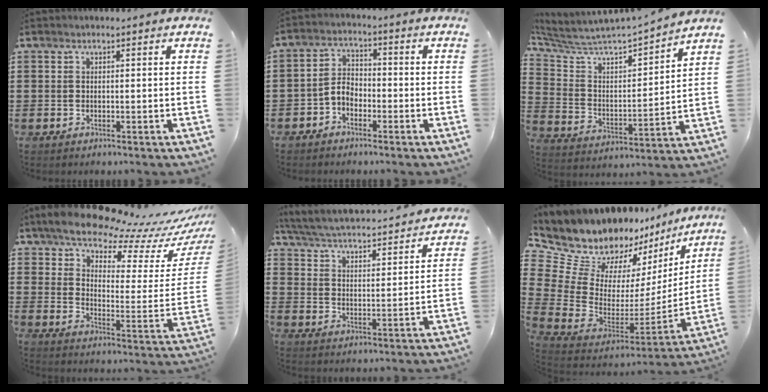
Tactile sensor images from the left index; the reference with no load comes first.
{"total": 3.7, "force": [-2.3, 2.2, 1.9], "torque": [-0.053, 0.006, -0.052]}
{"total": 4.6, "force": [4.2, 0.9, 1.4], "torque": [-0.059, -0.047, 0.063]}
{"total": 9.6, "force": [8.7, 1.5, 3.8], "torque": [-0.093, -0.074, 0.145]}
{"total": 3.5, "force": [3.3, -0.1, 1.1], "torque": [-0.042, -0.031, 0.046]}
{"total": 11.5, "force": [9.1, 6.0, 3.6], "torque": [-0.133, -0.078, 0.167]}